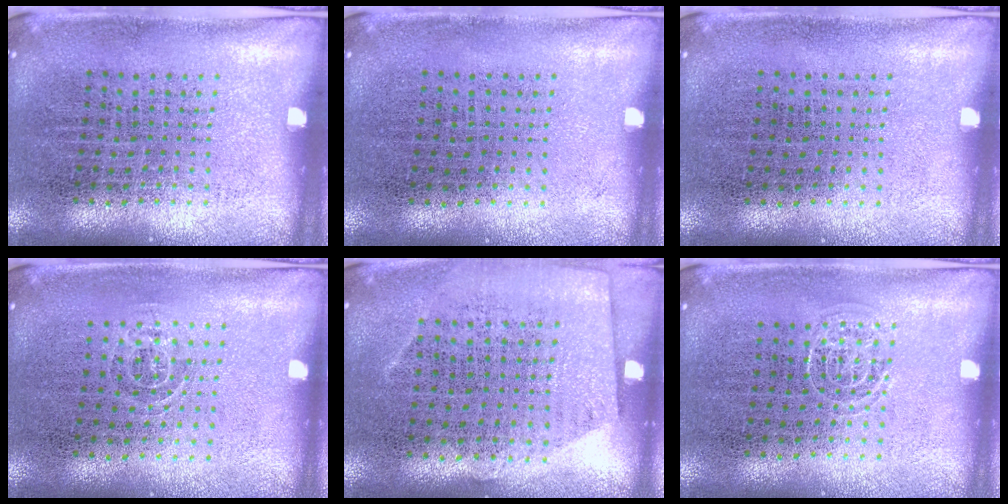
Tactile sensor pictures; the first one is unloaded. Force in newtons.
{"total": 0.0}
{"total": 0.0}
{"total": 0.8, "press": 0.5, "slide": 0.6}
{"total": 0.6, "press": 0.2, "slide": 0.6}
{"total": 1.1, "press": 1.1, "slide": 0.2}